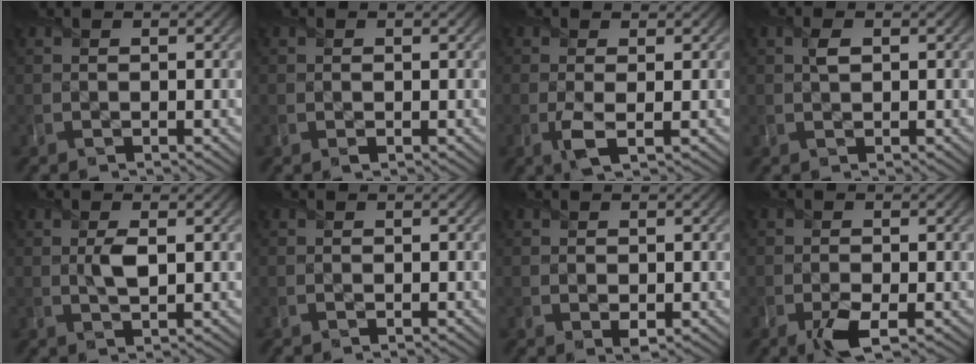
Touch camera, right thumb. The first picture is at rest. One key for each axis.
{"total": 0.7, "fx": -0.1, "fy": 0.4, "fz": 0.5, "tx": -0.009, "ty": -0.005, "tz": -0.002}
{"total": 2.4, "fx": -0.3, "fy": 0.8, "fz": 2.3, "tx": -0.054, "ty": -0.008, "tz": -0.010}
{"total": 1.6, "fx": 0.4, "fy": 1.0, "fz": 1.2, "tx": -0.029, "ty": -0.002, "tz": 0.007}
{"total": 2.6, "fx": 0.5, "fy": 1.1, "fz": 2.3, "tx": -0.051, "ty": -0.004, "tz": 0.007}
{"total": 0.0}
{"total": 1.4, "fx": 0.0, "fy": 1.0, "fz": 1.0, "tx": -0.020, "ty": -0.007, "tz": 0.003}
{"total": 3.1, "fx": -1.4, "fy": 1.5, "fz": 2.4, "tx": -0.046, "ty": -0.010, "tz": -0.027}